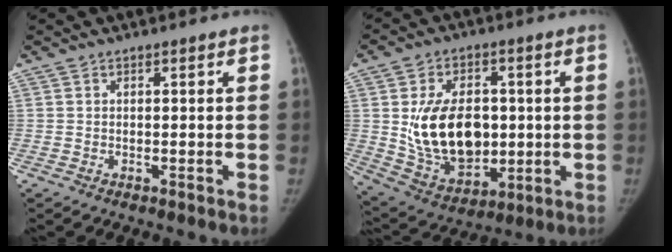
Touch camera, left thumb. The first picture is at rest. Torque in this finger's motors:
{"motor_torque": [1.41, 1.94, 1.22, -1.07, 0.58]}